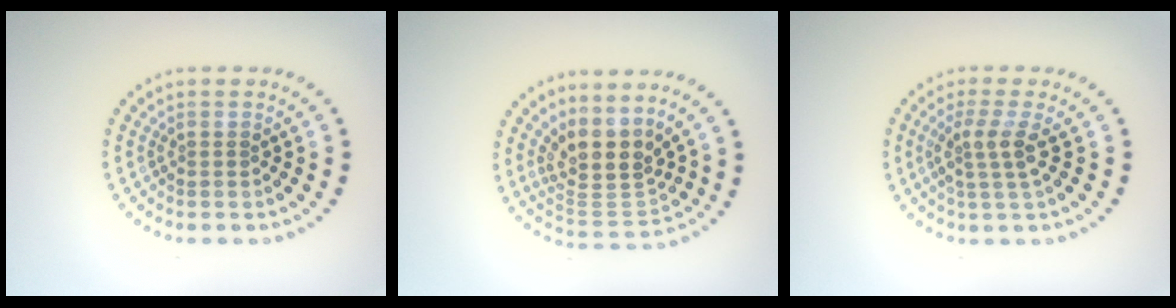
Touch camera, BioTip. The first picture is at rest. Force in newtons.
{"total": 4.2, "press": 3.4, "slide": 2.5}
{"total": 2.7, "press": 2.1, "slide": 1.7}